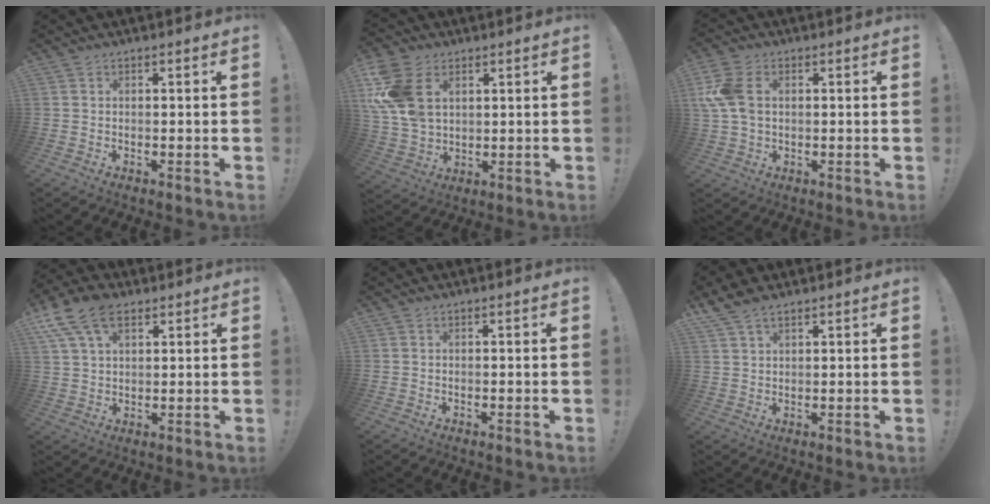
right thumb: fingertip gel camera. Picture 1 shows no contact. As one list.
[{"total": 15.2, "force": [4.9, 10.4, 9.9], "torque": [-0.203, -0.011, 0.099]}, {"total": 9.6, "force": [1.7, 6.3, 7.0], "torque": [-0.161, 0.007, 0.033]}, {"total": 12.4, "force": [6.6, 7.3, 7.5], "torque": [-0.139, -0.018, 0.126]}, {"total": 0.0}, {"total": 5.2, "force": [3.9, 2.1, 2.7], "torque": [-0.053, -0.012, 0.077]}]